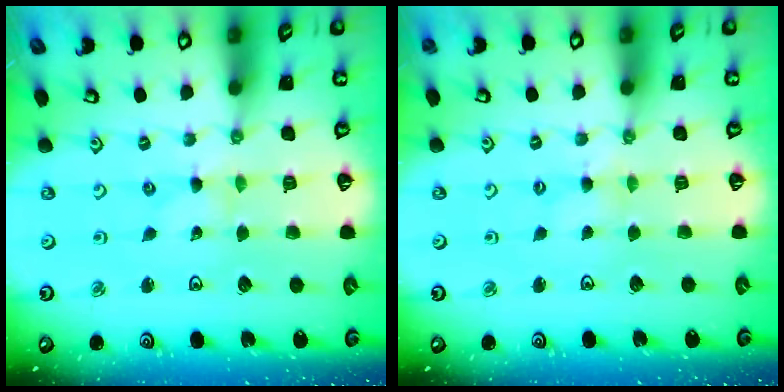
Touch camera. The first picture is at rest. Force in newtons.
{"total": 2.0, "press": 2.0, "slide": 0.2}